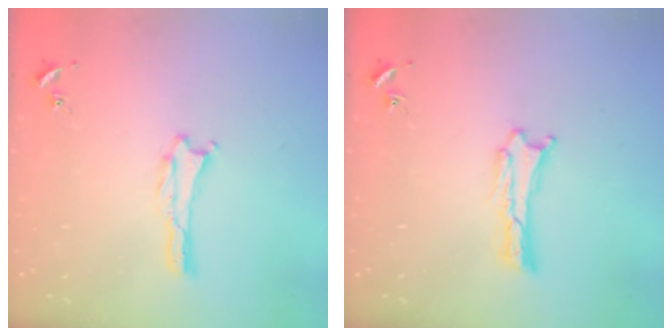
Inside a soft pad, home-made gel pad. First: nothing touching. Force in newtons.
{"total": 0.8, "press": 0.8, "slide": 0.0}